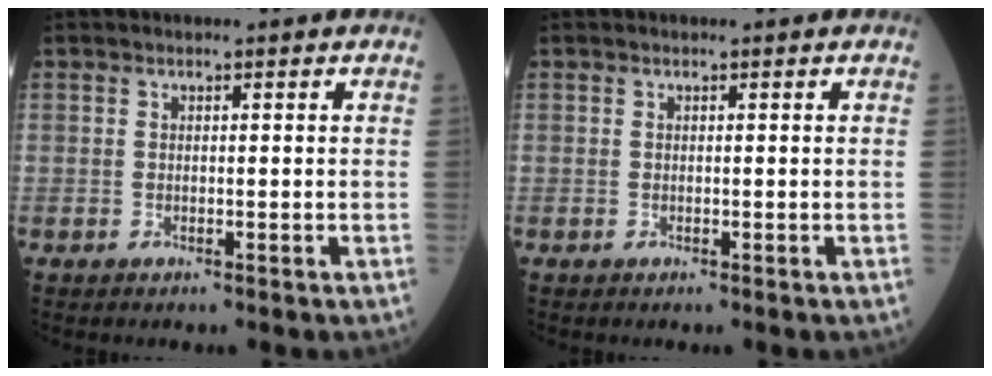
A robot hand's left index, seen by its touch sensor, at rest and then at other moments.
{"total": 0.0}